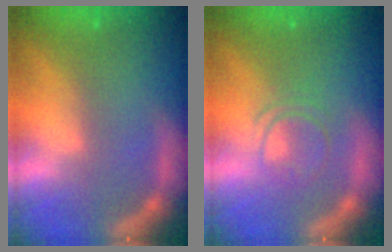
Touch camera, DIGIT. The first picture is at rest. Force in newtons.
{"total": 3.5}